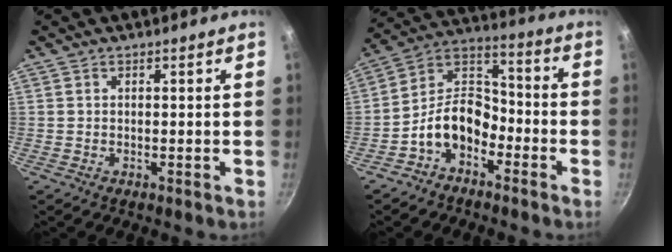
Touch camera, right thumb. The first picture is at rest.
{"total": 11.3, "force": [-5.4, 7.5, 6.5], "torque": [-0.083, 0.068, -0.122]}